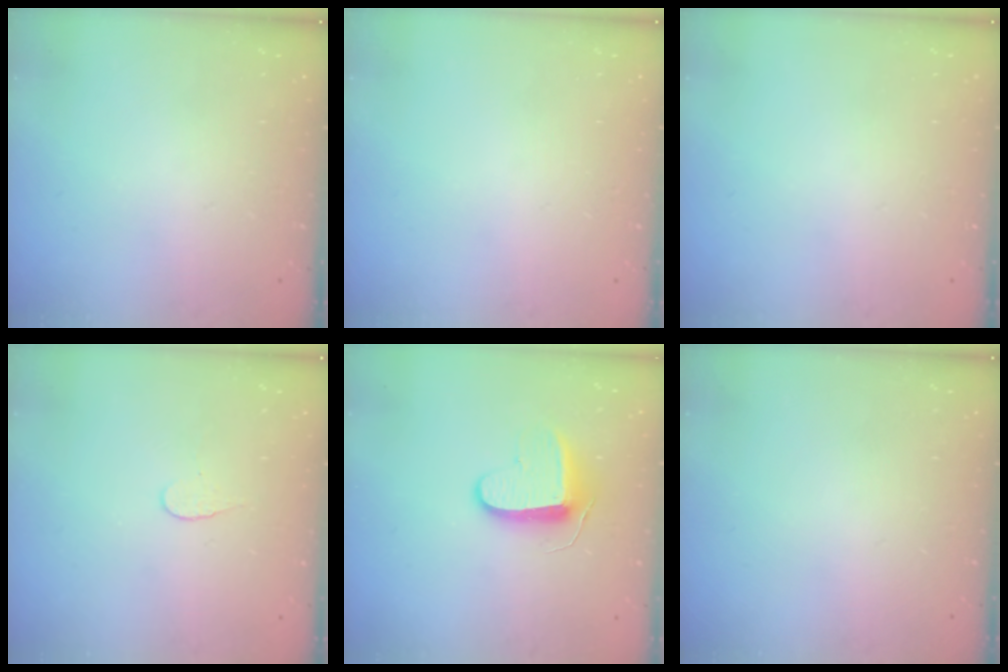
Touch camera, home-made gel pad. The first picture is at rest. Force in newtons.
{"total": 0.0}
{"total": 0.0}
{"total": 3.9, "press": 3.9, "slide": 0.3}
{"total": 9.5, "press": 9.5, "slide": 0.3}
{"total": 0.0}